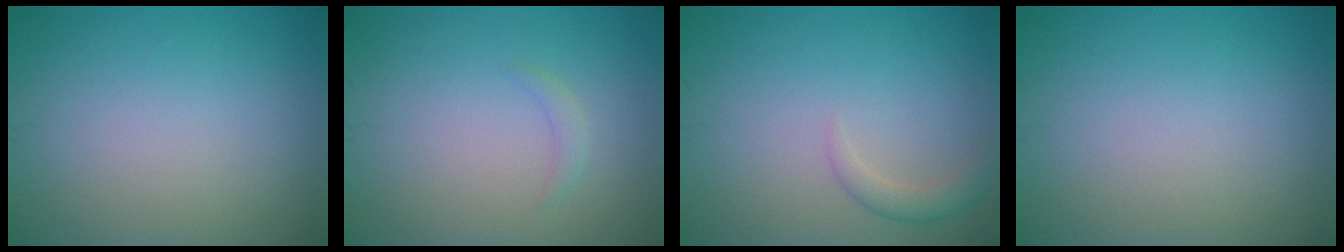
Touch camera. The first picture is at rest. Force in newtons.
{"total": 0.8, "press": 0.8, "slide": 0.1}
{"total": 1.7, "press": 1.7, "slide": 0.1}
{"total": 0.0}